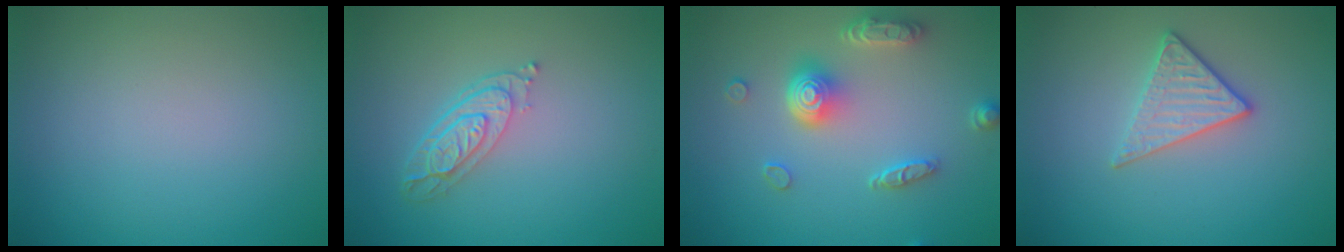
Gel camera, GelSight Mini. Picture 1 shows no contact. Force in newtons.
{"total": 3.6, "press": 2.7, "slide": 2.4}
{"total": 4.7, "press": 3.6, "slide": 3.0}
{"total": 2.7, "press": 2.5, "slide": 1.1}